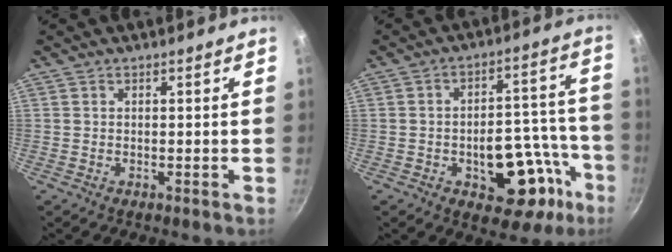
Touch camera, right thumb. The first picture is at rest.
{"total": 15.2, "force": [-6.2, 8.2, 11.2], "torque": [-0.116, 0.063, -0.076]}